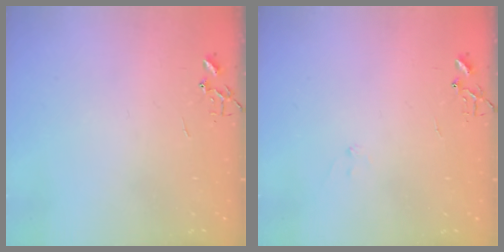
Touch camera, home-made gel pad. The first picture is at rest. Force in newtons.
{"total": 7.0, "press": 7.0, "slide": 0.7}